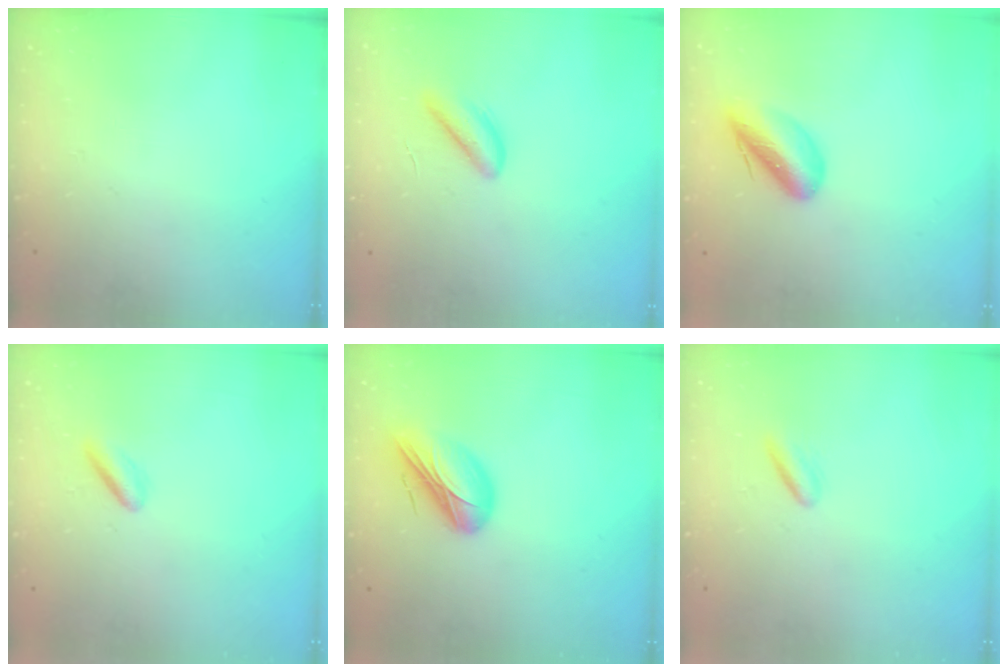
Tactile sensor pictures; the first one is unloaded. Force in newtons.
{"total": 3.4, "press": 3.4, "slide": 0.3}
{"total": 8.4, "press": 8.3, "slide": 1.5}
{"total": 2.9, "press": 2.7, "slide": 1.1}
{"total": 13.2, "press": 12.5, "slide": 4.1}
{"total": 2.1, "press": 1.9, "slide": 0.9}